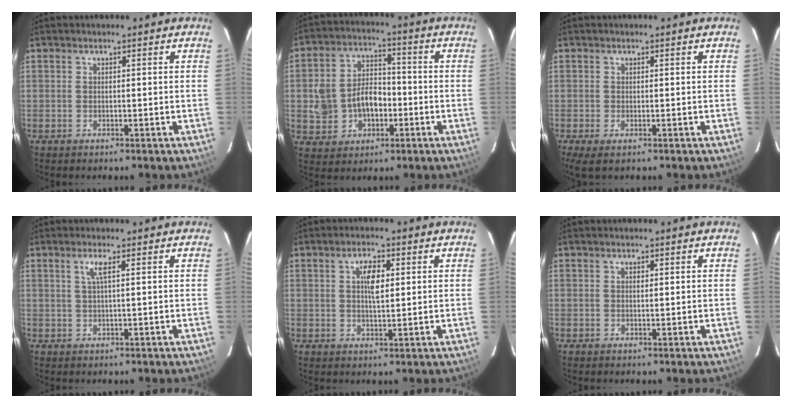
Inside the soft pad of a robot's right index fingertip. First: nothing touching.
{"total": 11.5, "force": [-2.2, 8.9, 7.0], "torque": [-0.159, 0.023, -0.023]}
{"total": 3.0, "force": [-1.2, 0.7, 2.6], "torque": [-0.052, -0.011, -0.017]}
{"total": 2.3, "force": [0.9, -0.3, 2.1], "torque": [-0.040, -0.003, 0.018]}
{"total": 4.6, "force": [1.3, 1.8, 4.0], "torque": [-0.069, 0.005, 0.024]}
{"total": 0.8, "force": [0.4, 0.3, 0.6], "torque": [-0.009, 0.001, 0.007]}